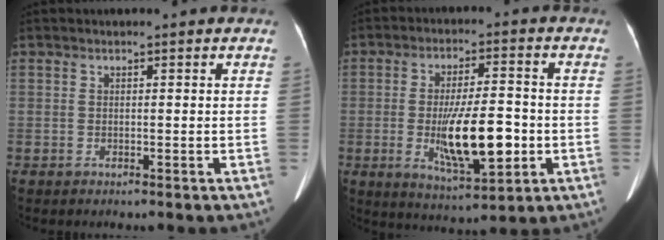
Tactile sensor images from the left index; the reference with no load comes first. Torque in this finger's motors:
{"motor_torque": [1.81, 0.34, 1.05, 0.21]}